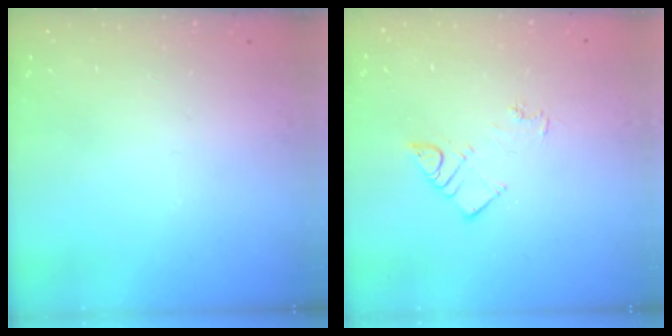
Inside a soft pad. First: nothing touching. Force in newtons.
{"total": 5.0, "press": 5.0, "slide": 0.2}